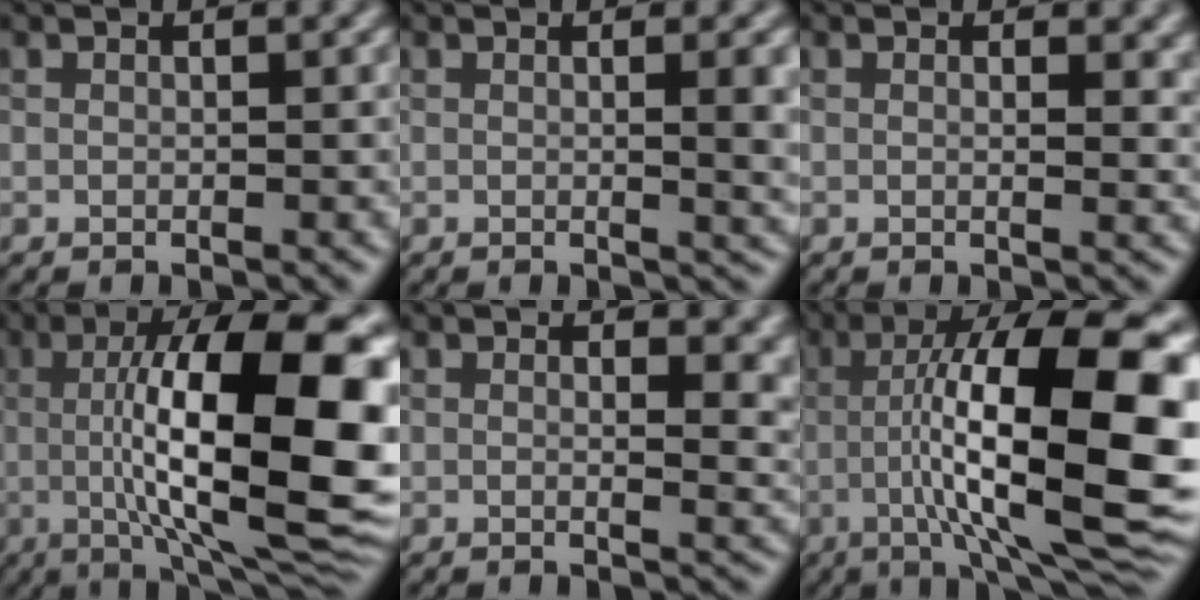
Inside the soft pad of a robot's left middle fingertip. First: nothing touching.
{"total": 3.7, "force": [0.3, 1.1, 3.5], "torque": [-0.035, 0.001, 0.002]}
{"total": 2.2, "force": [0.6, 1.0, 1.9], "torque": [-0.021, -0.005, 0.010]}
{"total": 17.2, "force": [0.4, 5.1, 16.4], "torque": [-0.224, 0.021, 0.000]}
{"total": 4.4, "force": [1.1, 2.0, 3.8], "torque": [-0.033, -0.008, 0.017]}
{"total": 16.5, "force": [-0.9, 3.9, 16.0], "torque": [-0.219, 0.031, -0.005]}